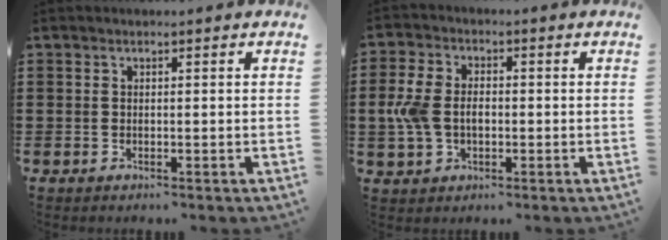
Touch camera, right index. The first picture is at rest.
{"total": 5.6, "force": [-0.5, 3.8, 4.0], "torque": [-0.107, 0.002, -0.019]}